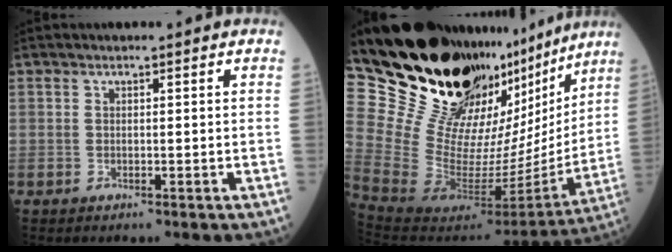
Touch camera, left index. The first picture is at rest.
{"total": 30.0, "force": [24.8, 10.4, 13.5], "torque": [-0.207, -0.042, 0.371]}